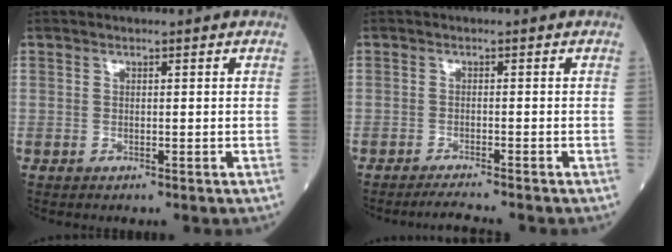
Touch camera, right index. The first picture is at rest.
{"total": 2.7, "force": [-2.6, -0.7, 0.7], "torque": [-0.018, -0.013, -0.045]}